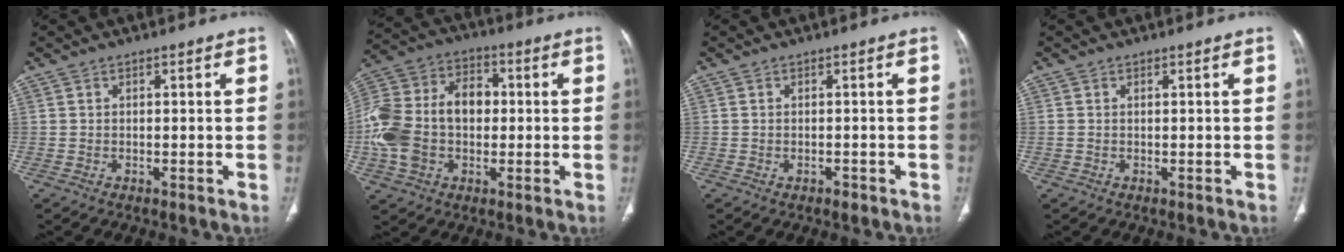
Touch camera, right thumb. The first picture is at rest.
{"total": 18.2, "force": [-0.6, 12.5, 13.3], "torque": [-0.268, 0.035, -0.014]}
{"total": 1.0, "force": [-0.6, 0.6, 0.5], "torque": [-0.009, 0.004, -0.005]}
{"total": 0.5, "force": [0.1, 0.3, 0.4], "torque": [-0.015, 0.007, 0.006]}